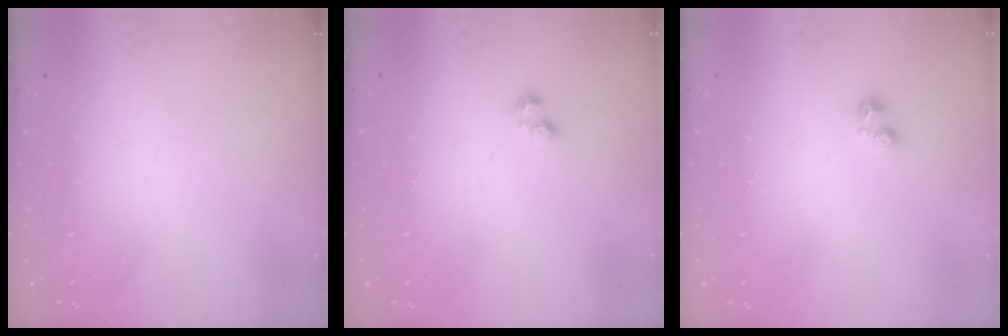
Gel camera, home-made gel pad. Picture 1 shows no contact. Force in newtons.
{"total": 1.2, "press": 1.0, "slide": 0.6}
{"total": 2.9, "press": 2.8, "slide": 0.6}